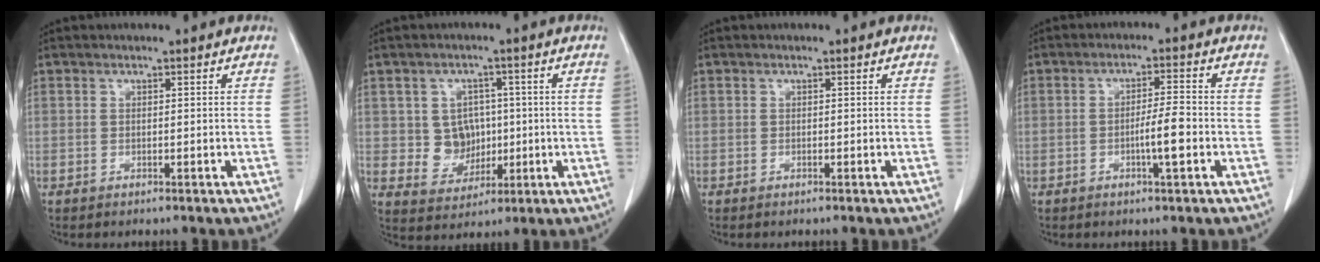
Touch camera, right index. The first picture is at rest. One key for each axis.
{"total": 6.0, "fx": 0.4, "fy": 5.5, "fz": 2.4, "tx": -0.037, "ty": 0.010, "tz": 0.017}
{"total": 0.0}
{"total": 4.8, "fx": -1.5, "fy": 0.1, "fz": 4.6, "tx": -0.078, "ty": -0.003, "tz": -0.025}